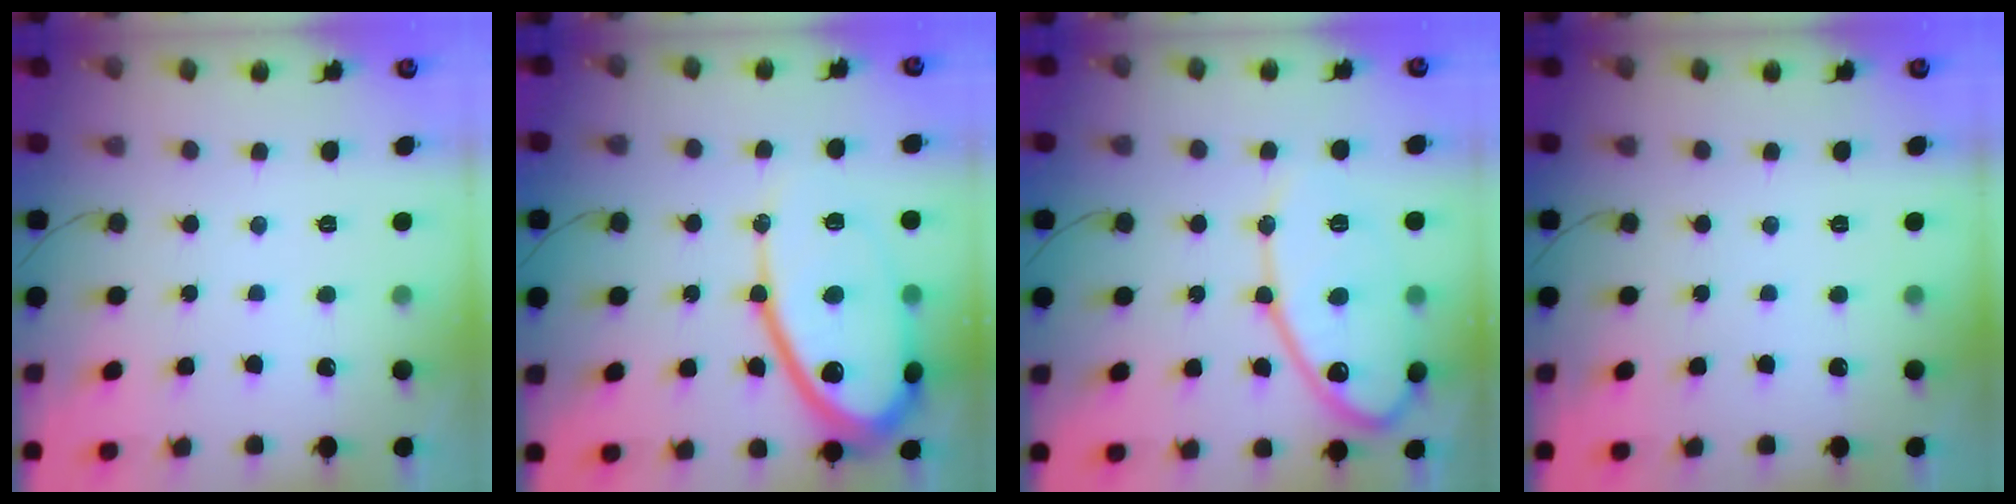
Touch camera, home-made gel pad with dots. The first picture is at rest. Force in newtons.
{"total": 20.0, "press": 20.0, "slide": 1.8}
{"total": 14.3, "press": 14.2, "slide": 1.3}
{"total": 0.0}